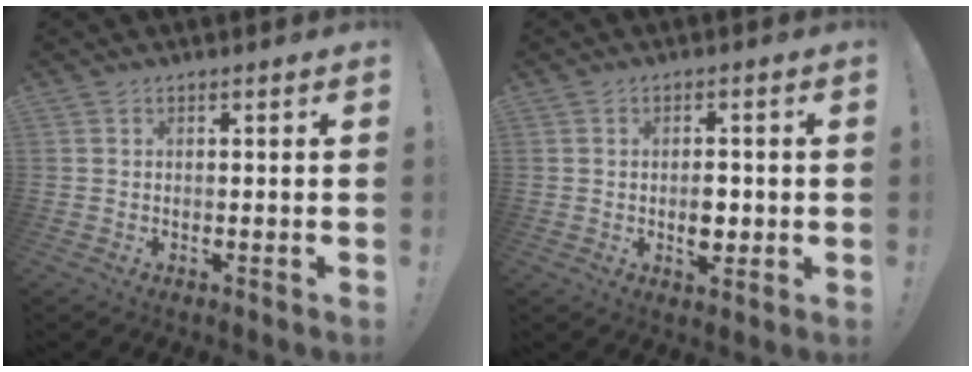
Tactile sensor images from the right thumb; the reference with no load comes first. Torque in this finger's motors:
{"motor_torque": [0.23, 0.07, 0.08, 0.18, 0.00]}